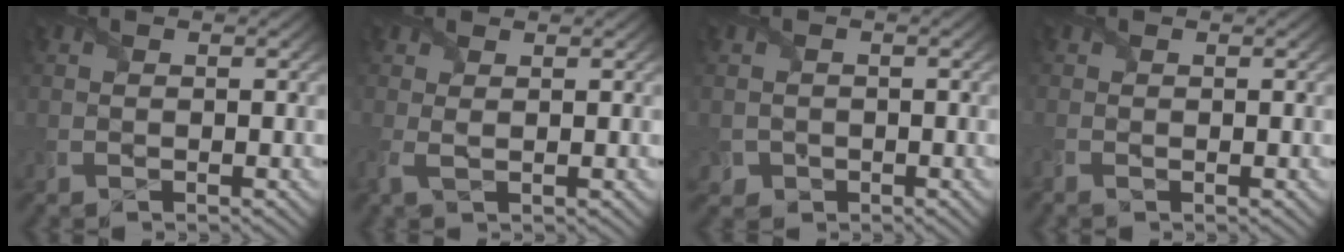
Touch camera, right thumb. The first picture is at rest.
{"total": 2.1, "force": [0.5, 1.0, 1.7], "torque": [-0.054, 0.000, 0.005]}
{"total": 1.5, "force": [-0.4, 1.4, -0.2], "torque": [0.005, -0.001, -0.007]}
{"total": 0.8, "force": [-0.5, 0.4, 0.5], "torque": [-0.020, -0.003, -0.014]}